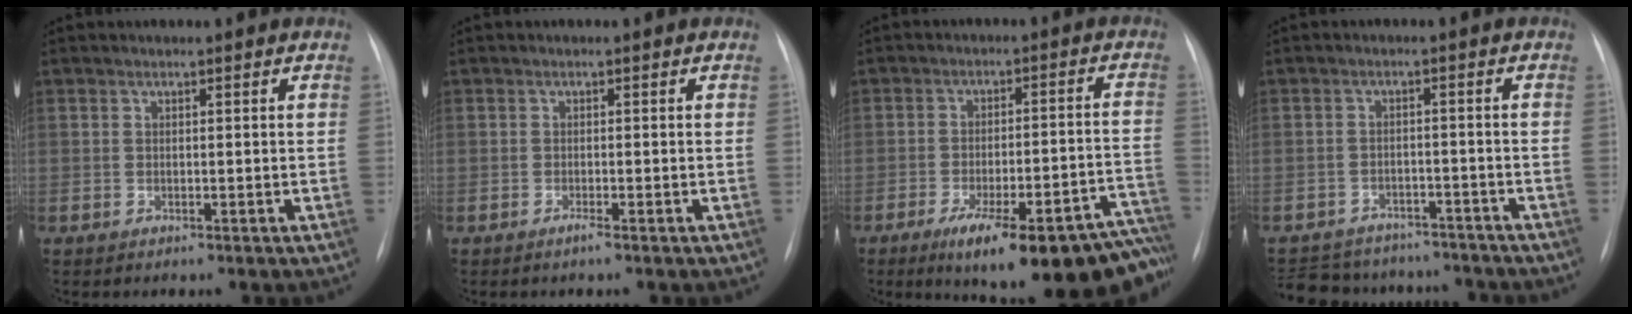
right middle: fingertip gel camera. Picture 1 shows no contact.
{"total": 0.8, "force": [-0.6, -0.2, 0.5], "torque": [-0.010, -0.001, -0.011]}
{"total": 22.5, "force": [-17.2, 3.5, 14.1], "torque": [-0.113, 0.020, -0.232]}
{"total": 14.9, "force": [-13.1, 6.1, 3.8], "torque": [-0.091, 0.012, -0.167]}